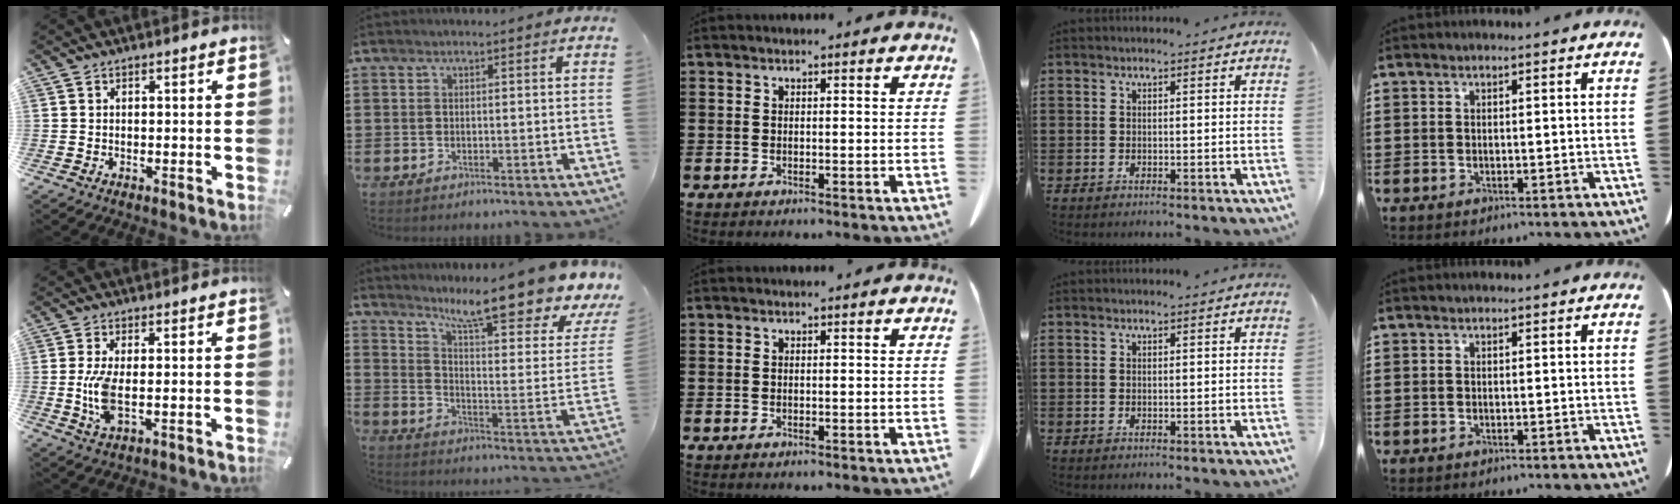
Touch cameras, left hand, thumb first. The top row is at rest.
{"thumb": {"total": 7.2, "force": [-0.4, 2.6, 6.7], "torque": [-0.160, -0.015, -0.013]}, "index": {"total": 13.1, "force": [10.1, 1.1, 8.3], "torque": [-0.153, -0.075, 0.162]}}